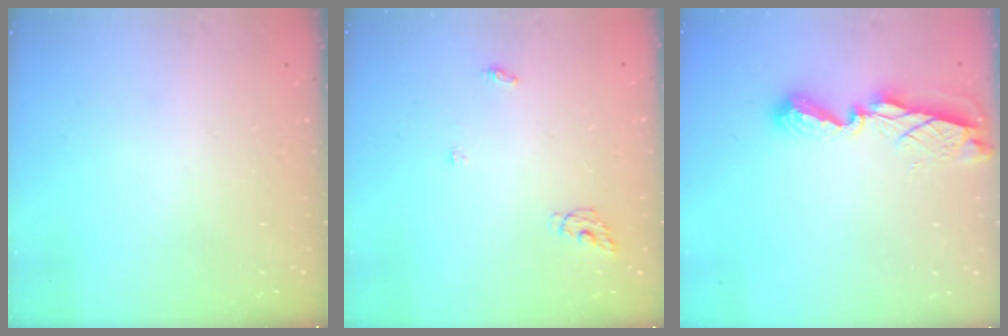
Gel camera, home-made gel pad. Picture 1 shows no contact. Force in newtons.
{"total": 5.0, "press": 5.0, "slide": 0.3}
{"total": 8.3, "press": 8.3, "slide": 0.7}